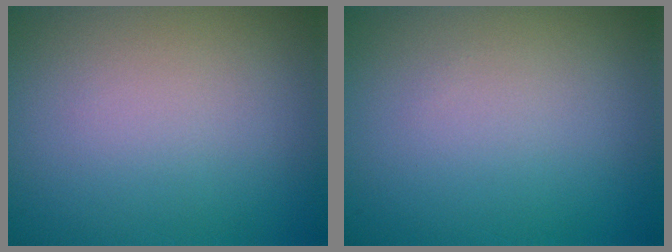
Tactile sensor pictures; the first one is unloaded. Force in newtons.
{"total": 0.0}